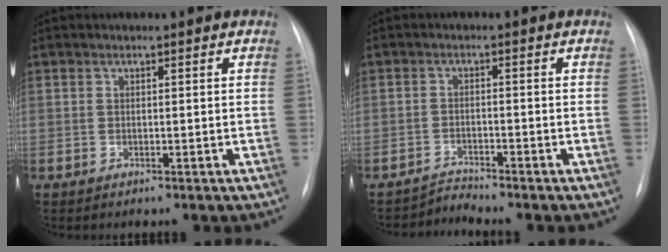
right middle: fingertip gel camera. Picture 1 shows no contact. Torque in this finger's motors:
{"motor_torque": [-0.19, -0.07, -0.10, -0.02]}